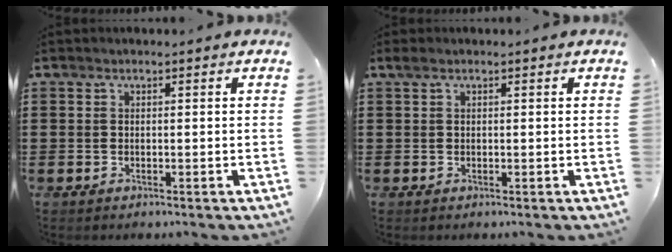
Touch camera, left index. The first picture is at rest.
{"total": 0.7, "force": [0.2, 0.3, 0.6], "torque": [-0.011, 0.002, 0.003]}